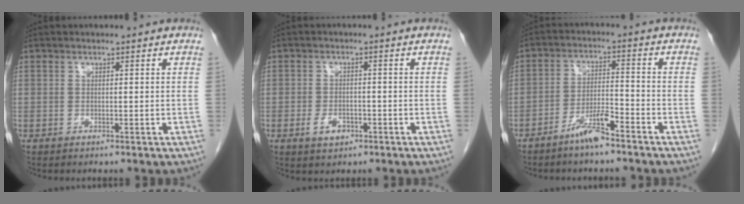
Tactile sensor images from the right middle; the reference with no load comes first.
{"total": 3.1, "force": [-1.5, 1.8, 2.0], "torque": [-0.042, 0.000, -0.019]}
{"total": 5.6, "force": [-4.3, 0.8, 3.5], "torque": [-0.070, 0.001, -0.082]}